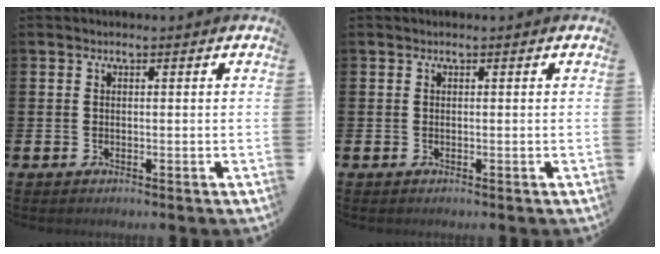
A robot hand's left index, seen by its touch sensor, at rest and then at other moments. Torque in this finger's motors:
{"motor_torque": [0.09, 0.01, -0.02, -0.01]}